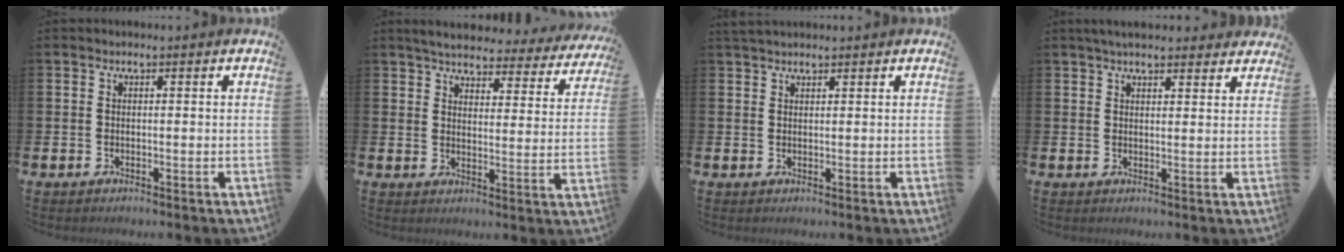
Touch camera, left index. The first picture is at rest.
{"total": 4.5, "force": [4.3, 0.8, 0.9], "torque": [-0.038, -0.031, 0.071]}
{"total": 1.9, "force": [1.8, 0.5, 0.5], "torque": [-0.004, -0.002, 0.031]}
{"total": 3.6, "force": [3.3, 0.8, 1.1], "torque": [-0.028, -0.007, 0.061]}